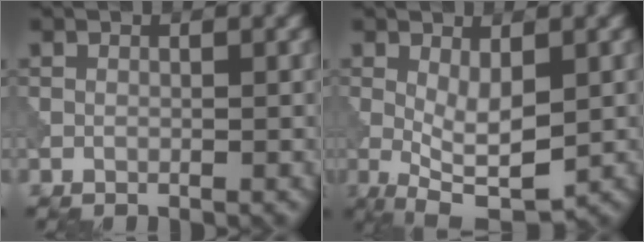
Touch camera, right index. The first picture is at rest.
{"total": 5.5, "force": [-0.5, 2.0, 5.1], "torque": [-0.100, -0.011, -0.006]}